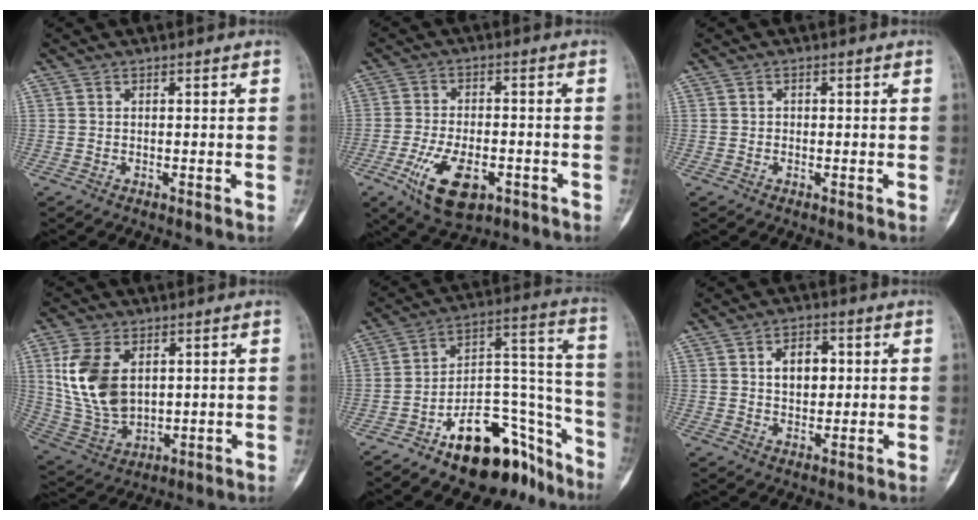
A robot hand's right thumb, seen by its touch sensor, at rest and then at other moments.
{"total": 11.3, "force": [-4.8, 5.8, 8.4], "torque": [-0.150, 0.010, -0.075]}
{"total": 0.6, "force": [0.0, 0.6, 0.2], "torque": [0.001, 0.002, -0.002]}
{"total": 14.1, "force": [3.4, 9.0, 10.3], "torque": [-0.194, -0.013, 0.081]}
{"total": 21.1, "force": [-13.7, 10.2, 12.3], "torque": [-0.117, 0.130, -0.211]}
{"total": 6.6, "force": [1.5, 4.4, 4.7], "torque": [-0.047, -0.002, 0.023]}